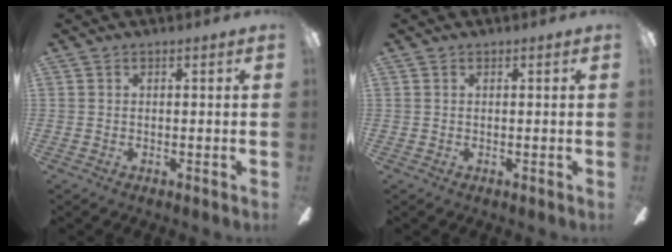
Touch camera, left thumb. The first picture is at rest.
{"total": 0.0}